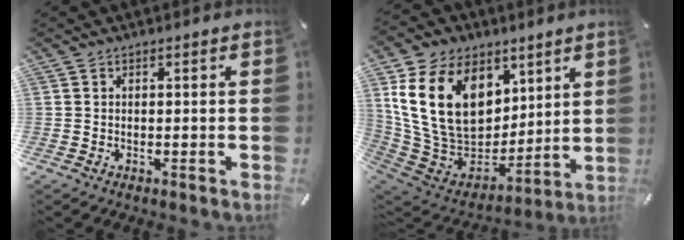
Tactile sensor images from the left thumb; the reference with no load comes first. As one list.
[{"total": 22.3, "force": [7.3, 16.5, 13.2], "torque": [-0.269, -0.035, 0.141]}]